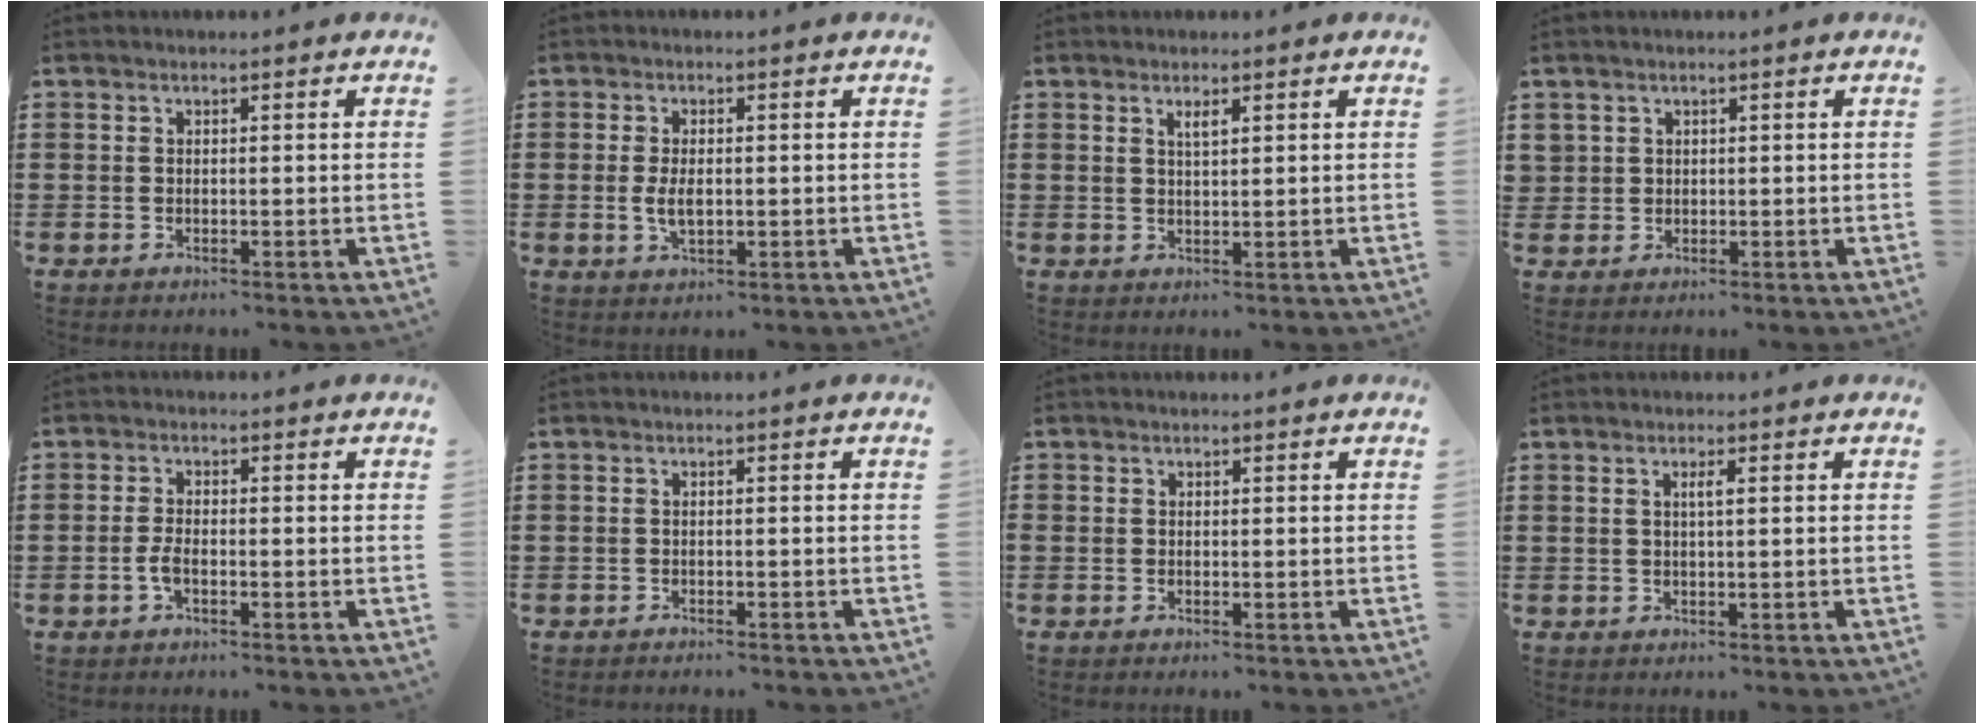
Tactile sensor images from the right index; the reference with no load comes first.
{"total": 3.2, "force": [0.0, 1.6, 2.8], "torque": [-0.062, 0.001, -0.003]}
{"total": 1.5, "force": [0.9, 0.4, 1.1], "torque": [-0.022, 0.002, 0.015]}
{"total": 1.6, "force": [0.8, 1.3, -0.1], "torque": [-0.003, 0.007, 0.016]}
{"total": 2.5, "force": [-0.9, 0.9, 2.1], "torque": [-0.055, -0.003, -0.020]}
{"total": 0.9, "force": [-0.9, 0.1, -0.1], "torque": [0.000, -0.001, -0.018]}
{"total": 0.0}
{"total": 1.3, "force": [0.4, 0.0, 1.3], "torque": [-0.024, 0.000, 0.005]}